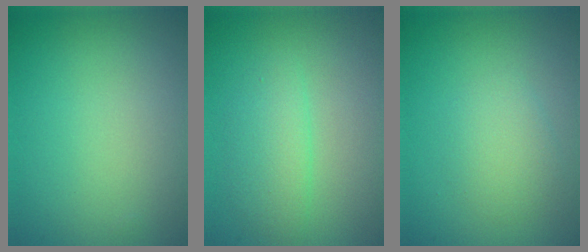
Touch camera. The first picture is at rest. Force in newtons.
{"total": 2.4, "press": 2.4, "slide": 0.1}
{"total": 2.0, "press": 2.0, "slide": 0.1}